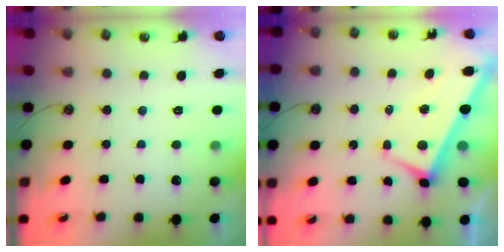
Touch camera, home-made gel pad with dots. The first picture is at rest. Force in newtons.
{"total": 2.9, "press": 2.8, "slide": 0.9}